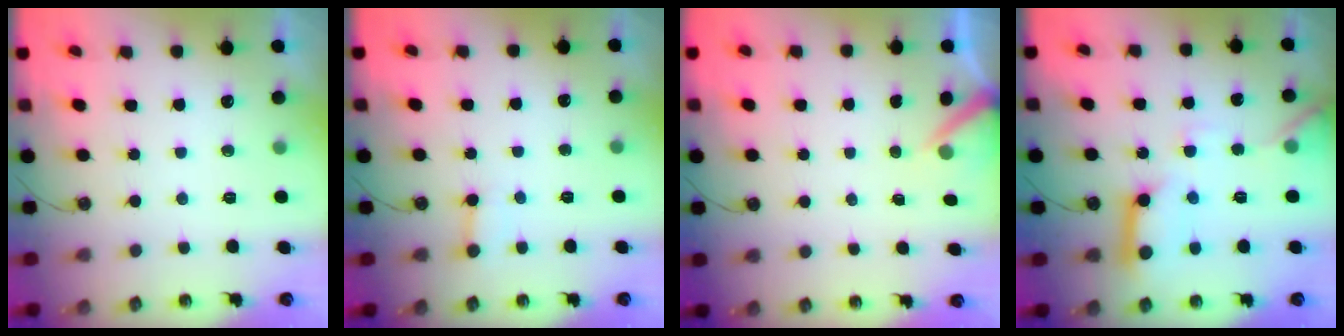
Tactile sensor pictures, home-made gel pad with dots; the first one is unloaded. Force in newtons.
{"total": 2.5, "press": 2.5, "slide": 0.4}
{"total": 3.2, "press": 3.2, "slide": 0.2}
{"total": 13.8, "press": 13.7, "slide": 1.3}